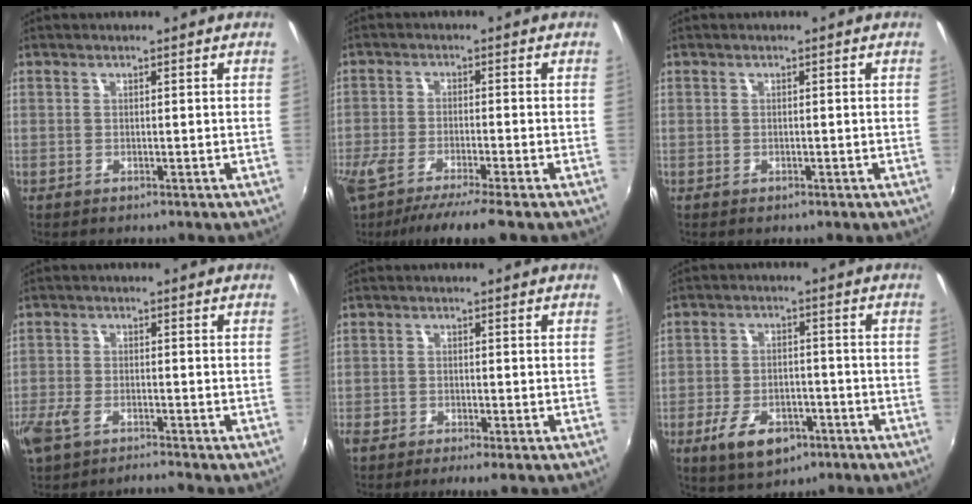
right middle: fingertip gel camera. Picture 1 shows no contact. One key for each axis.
{"total": 10.6, "fx": -8.3, "fy": 0.8, "fz": 6.6, "tx": -0.142, "ty": -0.046, "tz": -0.142}
{"total": 0.7, "fx": -0.5, "fy": 0.5, "fz": 0.3, "tx": -0.005, "ty": -0.003, "tz": -0.007}
{"total": 5.7, "fx": -4.3, "fy": 1.6, "fz": 3.3, "tx": -0.088, "ty": -0.019, "tz": -0.087}
{"total": 3.0, "fx": -2.3, "fy": 0.8, "fz": 1.7, "tx": -0.048, "ty": -0.010, "tz": -0.047}
{"total": 10.1, "fx": -5.5, "fy": 5.6, "fz": 6.3, "tx": -0.143, "ty": -0.006, "tz": -0.084}